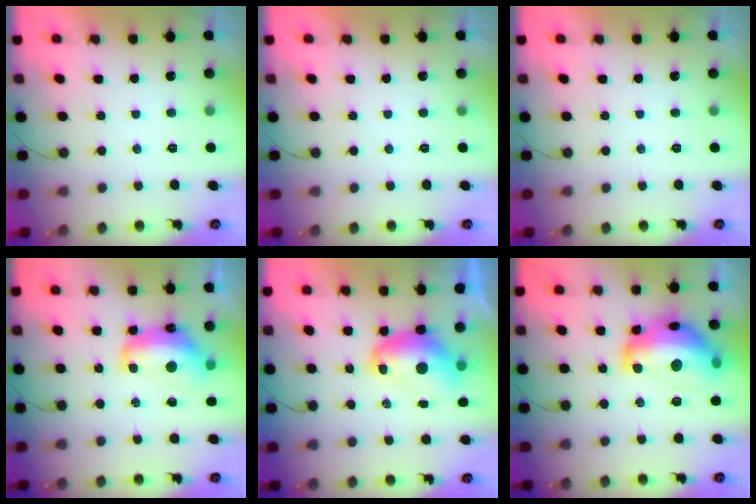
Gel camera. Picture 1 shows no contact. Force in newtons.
{"total": 0.0}
{"total": 0.0}
{"total": 12.7, "press": 12.6, "slide": 1.2}
{"total": 10.1, "press": 10.0, "slide": 1.1}
{"total": 19.1, "press": 19.0, "slide": 1.4}